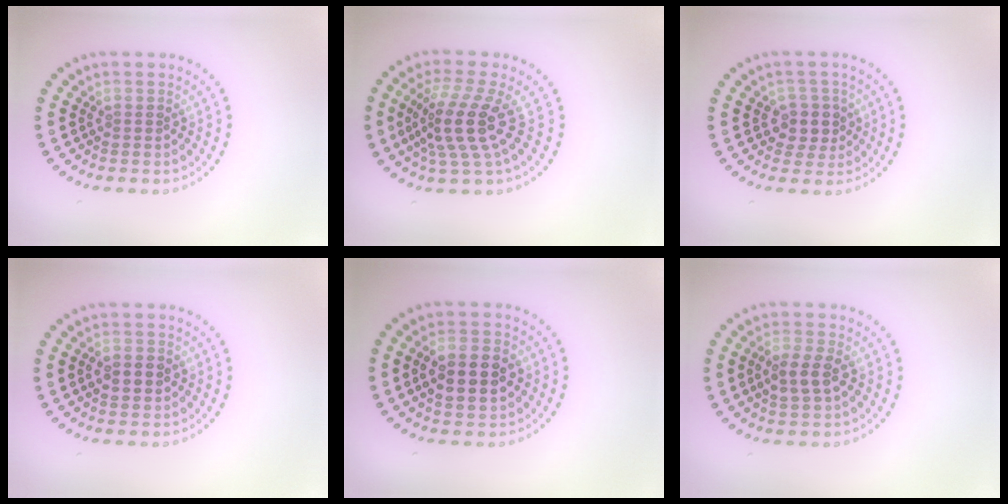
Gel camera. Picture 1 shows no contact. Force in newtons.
{"total": 4.6, "press": 3.4, "slide": 3.1}
{"total": 2.5, "press": 2.3, "slide": 1.1}
{"total": 2.2, "press": 2.2, "slide": 0.3}
{"total": 5.0, "press": 5.0, "slide": 0.2}
{"total": 2.8, "press": 2.8, "slide": 0.6}